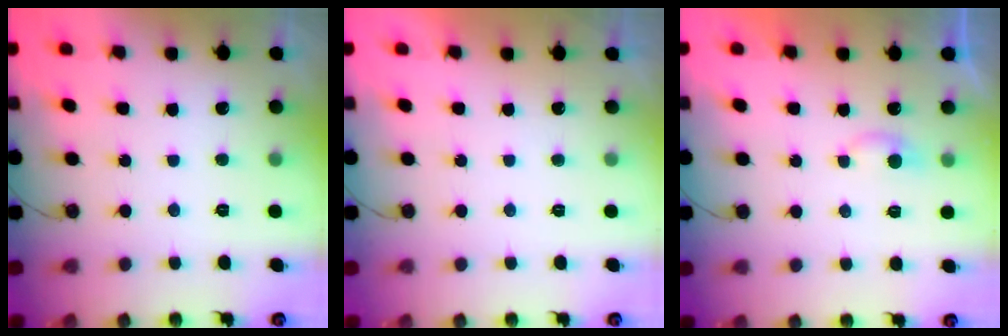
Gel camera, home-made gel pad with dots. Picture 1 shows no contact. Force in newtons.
{"total": 0.0}
{"total": 3.7, "press": 3.6, "slide": 0.5}